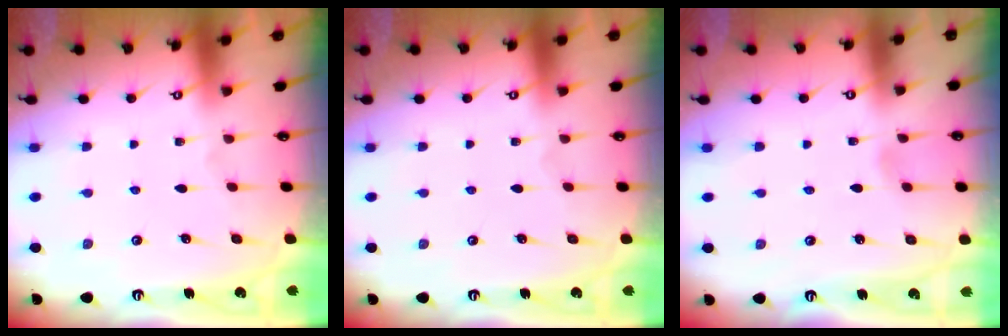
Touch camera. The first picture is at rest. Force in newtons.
{"total": 0.0}
{"total": 1.9, "press": 1.9, "slide": 0.2}